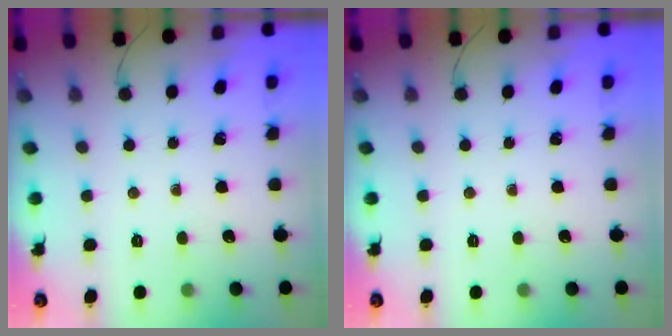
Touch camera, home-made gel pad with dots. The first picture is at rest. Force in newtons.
{"total": 0.0}